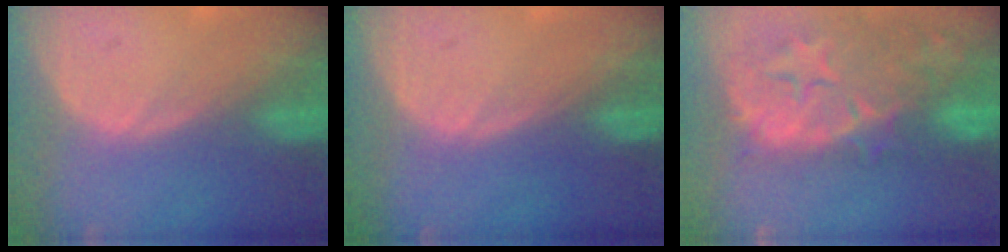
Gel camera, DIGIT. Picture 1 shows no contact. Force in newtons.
{"total": 0.0}
{"total": 14.8, "press": 11.9, "slide": 8.8}